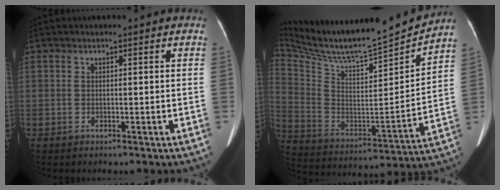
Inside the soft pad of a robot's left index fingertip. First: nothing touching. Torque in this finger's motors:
{"motor_torque": [-0.05, -1.14, 0.00, 0.00]}